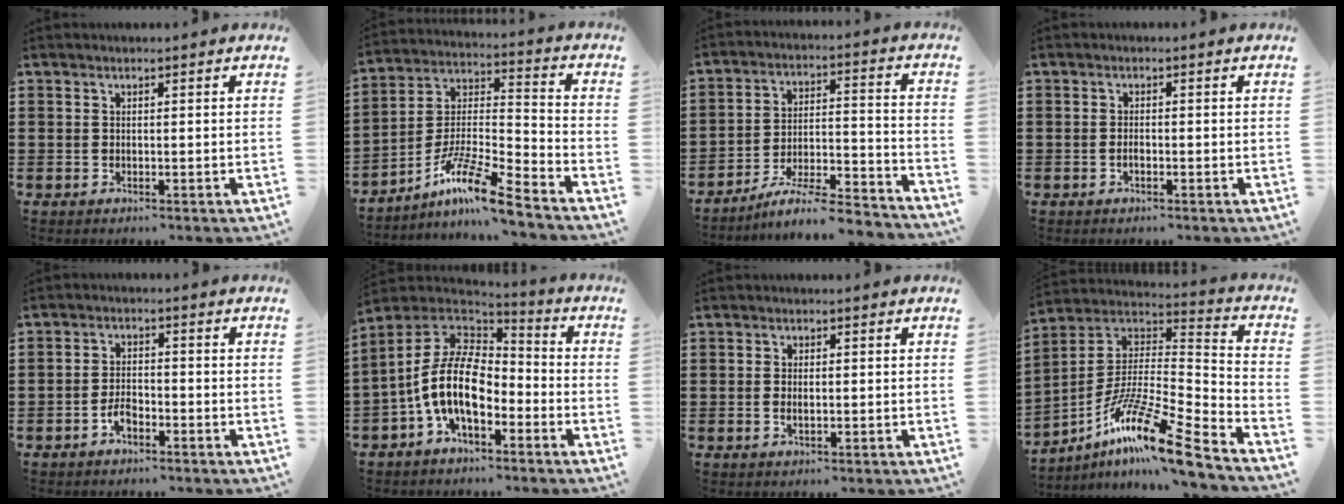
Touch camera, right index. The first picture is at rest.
{"total": 11.8, "force": [-9.3, 0.9, 7.3], "torque": [-0.141, 0.009, -0.181]}
{"total": 7.2, "force": [-6.4, 0.3, 3.3], "torque": [-0.051, -0.004, -0.124]}
{"total": 0.9, "force": [-0.4, 0.2, 0.8], "torque": [-0.017, -0.004, -0.005]}
{"total": 2.9, "force": [-1.7, 1.4, 1.8], "torque": [-0.041, 0.002, -0.036]}
{"total": 12.5, "force": [-2.9, 6.8, 10.1], "torque": [-0.233, -0.004, -0.063]}
{"total": 1.6, "force": [-0.2, 0.6, 1.5], "torque": [-0.027, 0.002, -0.003]}
{"total": 15.0, "force": [-10.0, 1.6, 11.1], "torque": [-0.212, 0.006, -0.187]}